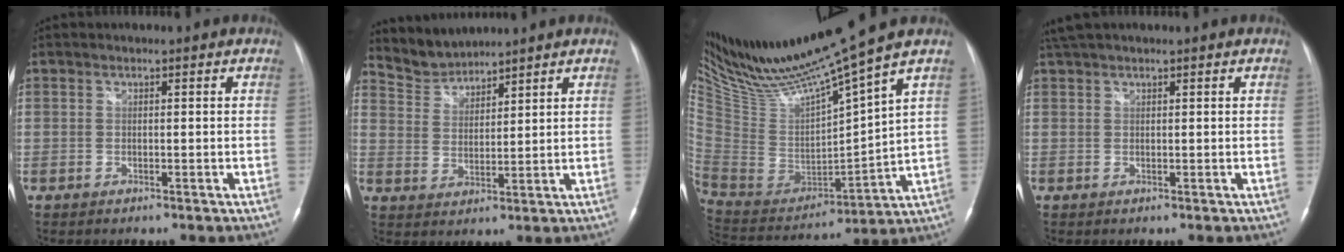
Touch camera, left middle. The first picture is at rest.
{"total": 5.1, "force": [5.1, 0.6, -0.7], "torque": [0.009, 0.008, 0.110]}
{"total": 19.4, "force": [16.4, -1.0, 10.2], "torque": [-0.187, -0.033, 0.315]}
{"total": 3.2, "force": [2.7, 0.5, 1.6], "torque": [-0.034, 0.031, 0.054]}